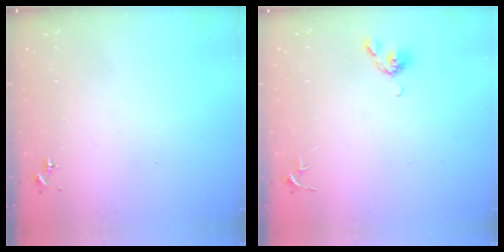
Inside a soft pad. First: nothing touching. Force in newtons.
{"total": 4.4, "press": 4.3, "slide": 0.9}